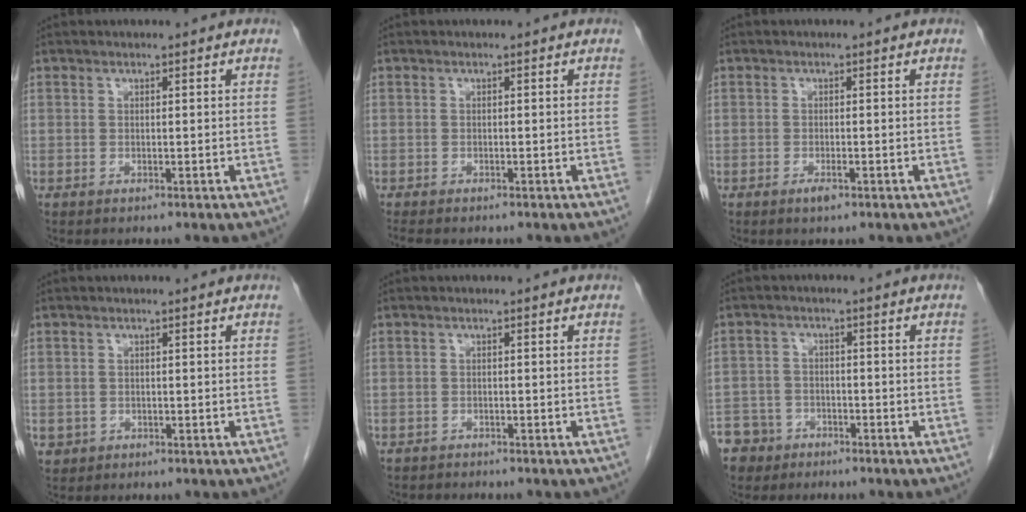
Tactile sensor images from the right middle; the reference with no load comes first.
{"total": 2.7, "force": [-2.3, 0.8, 1.2], "torque": [-0.021, -0.007, -0.028]}
{"total": 1.3, "force": [-0.8, 0.4, 1.0], "torque": [-0.018, -0.001, -0.011]}
{"total": 4.2, "force": [-1.6, 3.8, 0.9], "torque": [-0.021, 0.000, -0.019]}
{"total": 2.2, "force": [-2.1, 0.6, 0.1], "torque": [-0.003, -0.005, -0.031]}
{"total": 7.5, "force": [-5.3, 5.3, 0.7], "torque": [-0.025, 0.001, -0.094]}